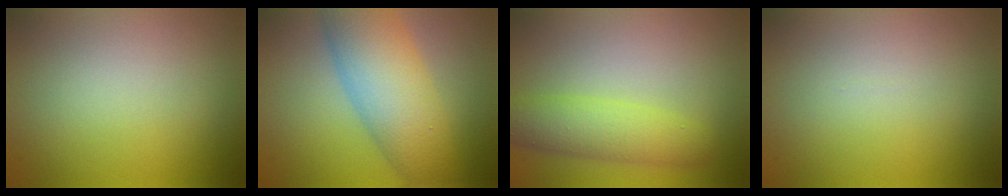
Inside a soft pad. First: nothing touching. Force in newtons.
{"total": 9.0, "press": 9.0, "slide": 0.2}
{"total": 4.2, "press": 4.2, "slide": 0.2}
{"total": 0.0}